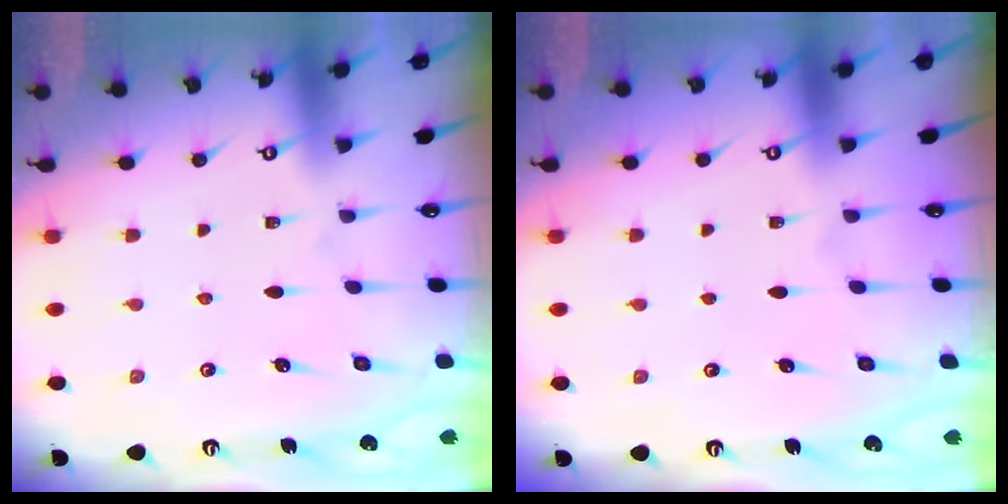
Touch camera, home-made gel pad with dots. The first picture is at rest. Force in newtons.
{"total": 0.0}